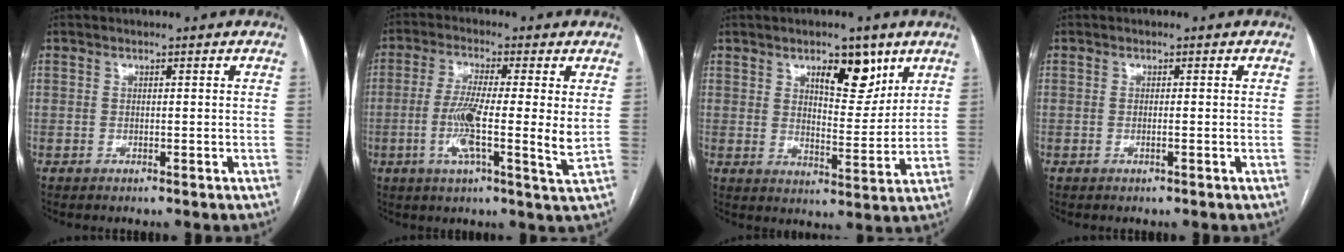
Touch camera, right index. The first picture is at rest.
{"total": 10.0, "force": [-0.6, 0.5, 10.0], "torque": [-0.182, -0.010, -0.025]}
{"total": 8.2, "force": [4.8, 3.2, 5.8], "torque": [-0.080, -0.004, 0.076]}
{"total": 0.5, "force": [-0.3, -0.1, 0.5], "torque": [-0.010, 0.001, -0.005]}